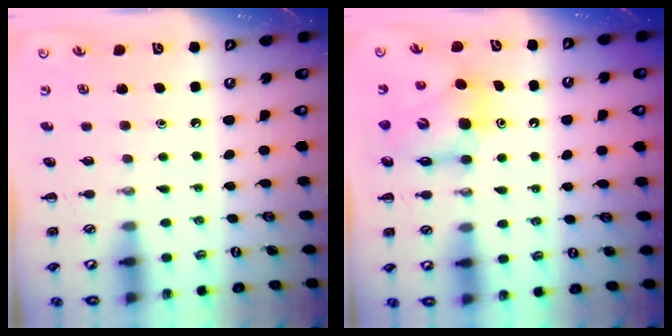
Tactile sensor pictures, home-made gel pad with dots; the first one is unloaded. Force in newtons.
{"total": 7.0, "press": 7.0, "slide": 0.8}